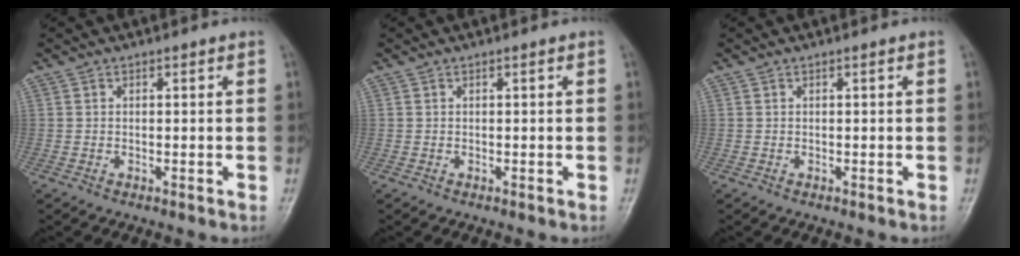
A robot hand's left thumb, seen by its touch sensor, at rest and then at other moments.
{"total": 0.0}
{"total": 0.0}